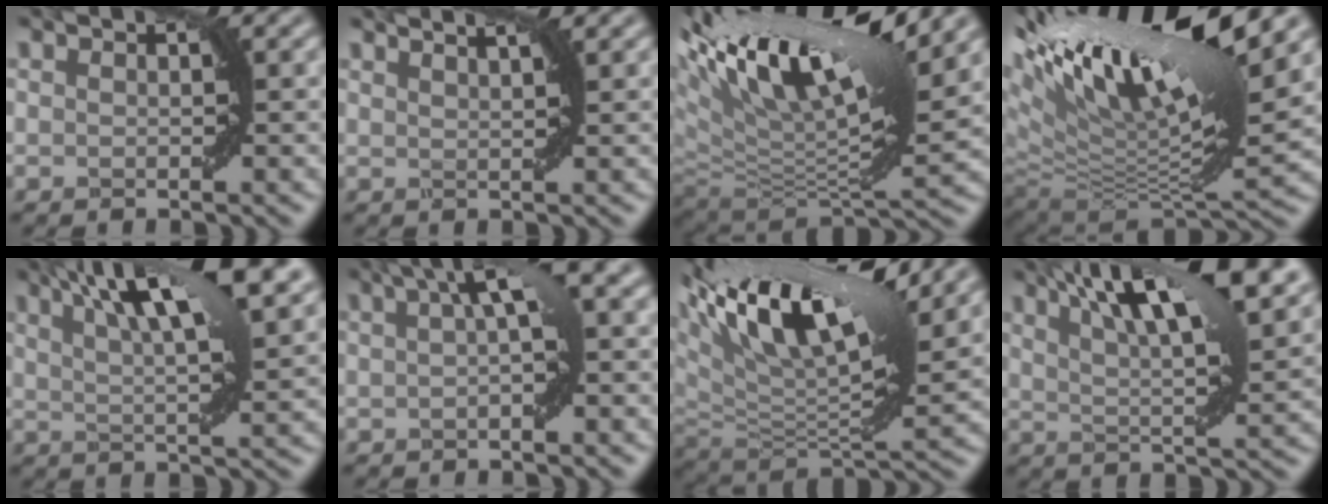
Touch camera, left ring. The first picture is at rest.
{"total": 3.7, "force": [2.9, 1.1, 2.1], "torque": [-0.010, 0.019, 0.011]}
{"total": 15.7, "force": [7.8, 5.4, 12.5], "torque": [-0.247, 0.027, 0.139]}
{"total": 17.0, "force": [7.8, 5.3, 14.2], "torque": [-0.281, 0.023, 0.148]}
{"total": 10.5, "force": [5.8, 2.3, 8.4], "torque": [-0.113, 0.025, 0.083]}
{"total": 5.3, "force": [1.4, 1.0, 5.0], "torque": [-0.065, 0.019, 0.014]}
{"total": 15.1, "force": [8.8, 5.0, 11.2], "torque": [-0.227, 0.037, 0.158]}
{"total": 11.5, "force": [6.5, 2.7, 9.1], "torque": [-0.123, 0.025, 0.094]}